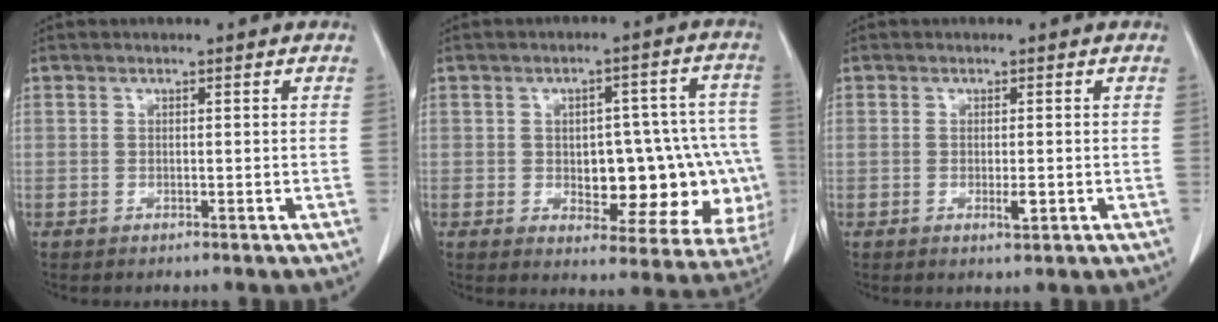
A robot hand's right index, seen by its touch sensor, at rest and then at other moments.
{"total": 17.2, "force": [-2.5, 7.5, 15.3], "torque": [-0.138, 0.032, -0.008]}
{"total": 2.0, "force": [-0.5, 0.5, 1.8], "torque": [-0.032, -0.005, -0.006]}